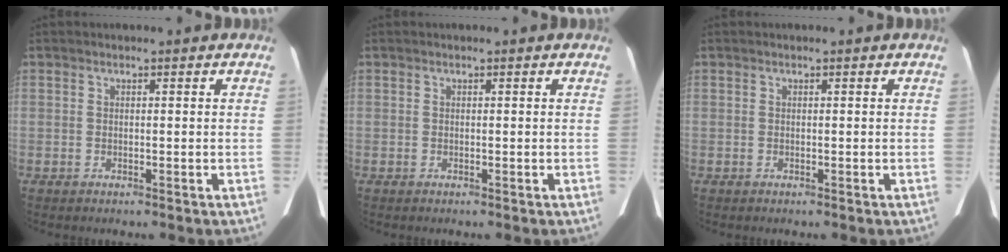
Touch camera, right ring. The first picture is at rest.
{"total": 0.0}
{"total": 0.0}